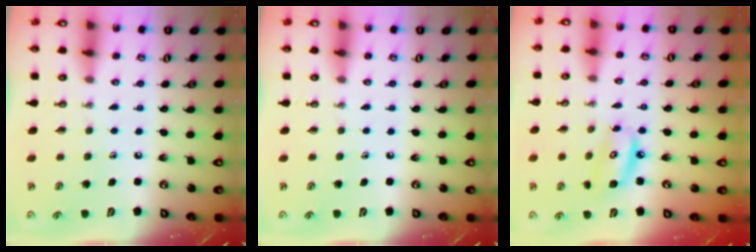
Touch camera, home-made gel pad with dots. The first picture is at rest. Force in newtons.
{"total": 0.0}
{"total": 8.6, "press": 8.5, "slide": 0.9}